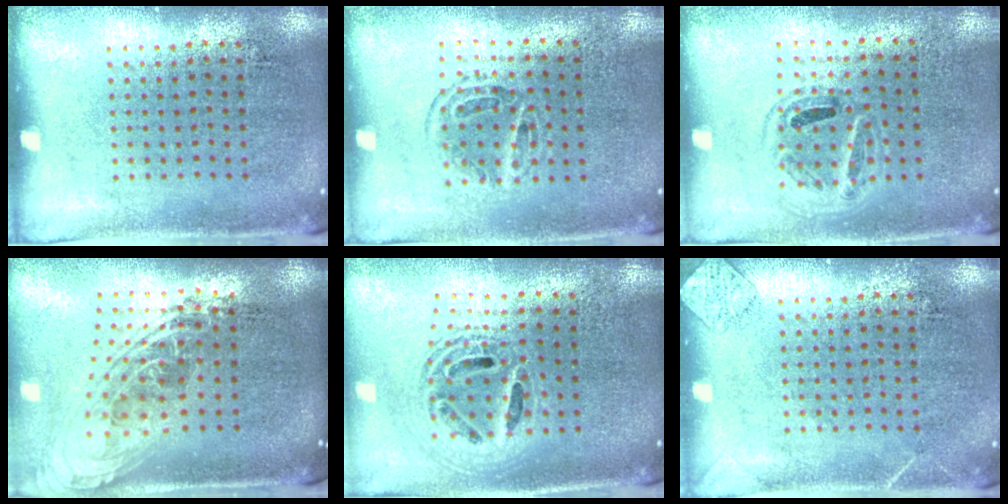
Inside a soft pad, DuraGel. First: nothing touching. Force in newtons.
{"total": 1.1, "press": 0.9, "slide": 0.6}
{"total": 0.9, "press": 0.8, "slide": 0.3}
{"total": 2.2, "press": 1.6, "slide": 1.4}
{"total": 2.0, "press": 1.6, "slide": 1.3}
{"total": 1.3, "press": 1.3, "slide": 0.1}